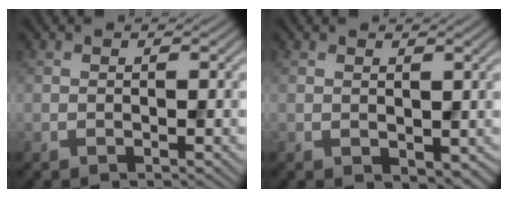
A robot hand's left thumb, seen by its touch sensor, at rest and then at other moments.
{"total": 1.4, "force": [0.4, 1.0, 1.0], "torque": [-0.019, -0.008, 0.012]}